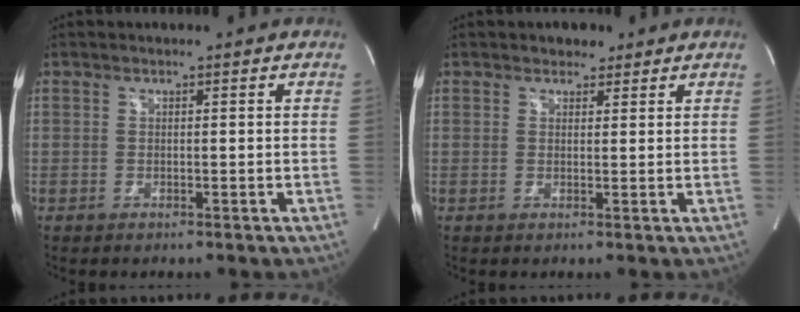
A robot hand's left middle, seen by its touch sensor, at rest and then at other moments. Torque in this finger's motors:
{"motor_torque": [0.14, -0.03, -0.03, 0.01]}